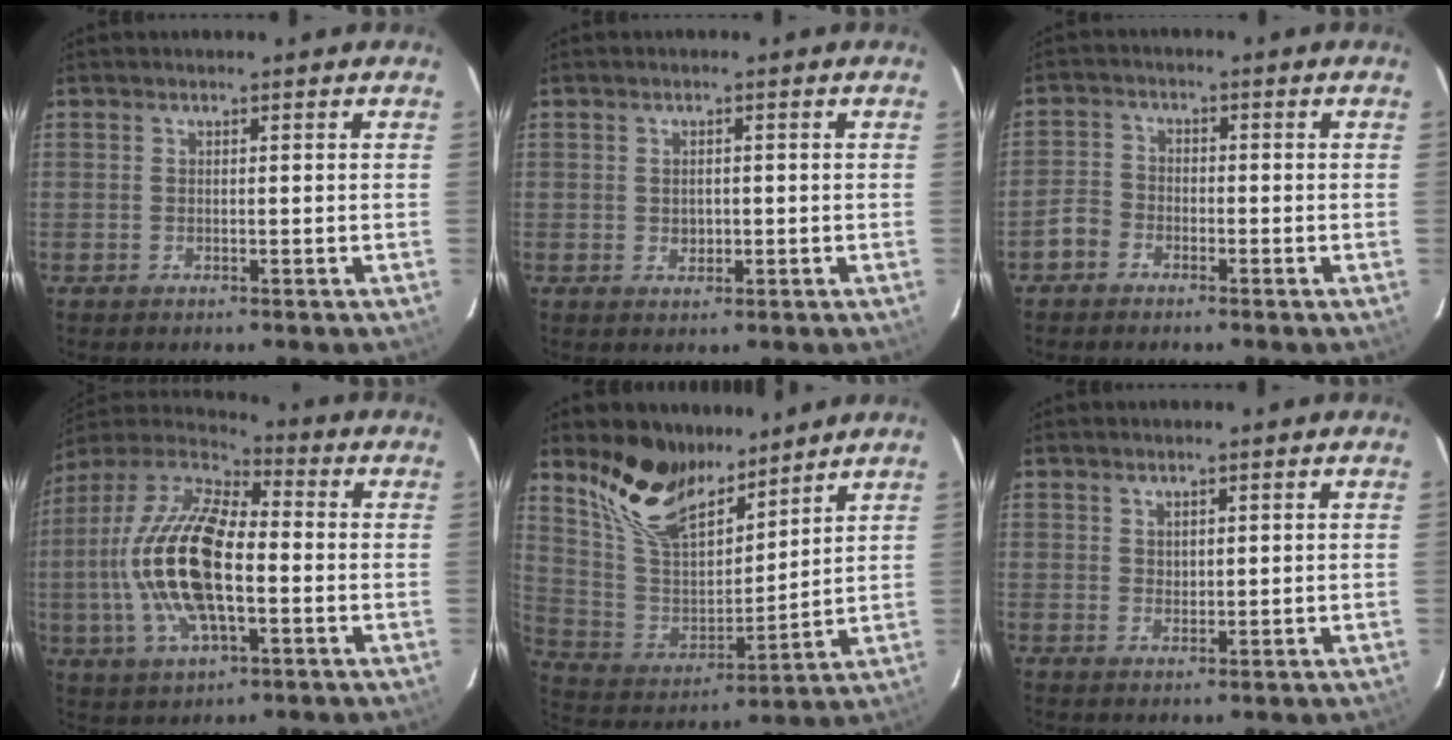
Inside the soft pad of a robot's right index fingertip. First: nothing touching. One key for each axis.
{"total": 1.8, "fx": -0.2, "fy": 1.5, "fz": 0.8, "tx": -0.010, "ty": 0.001, "tz": -0.001}
{"total": 3.5, "fx": -2.3, "fy": 2.5, "fz": 0.8, "tx": -0.018, "ty": 0.013, "tz": -0.047}
{"total": 20.0, "fx": -2.4, "fy": 8.5, "fz": 18.0, "tx": -0.370, "ty": 0.003, "tz": -0.053}
{"total": 16.5, "fx": 12.4, "fy": 7.0, "fz": 8.3, "tx": -0.177, "ty": 0.001, "tz": 0.249}
{"total": 1.7, "fx": 1.2, "fy": 1.1, "fz": 0.5, "tx": -0.005, "ty": 0.002, "tz": 0.022}